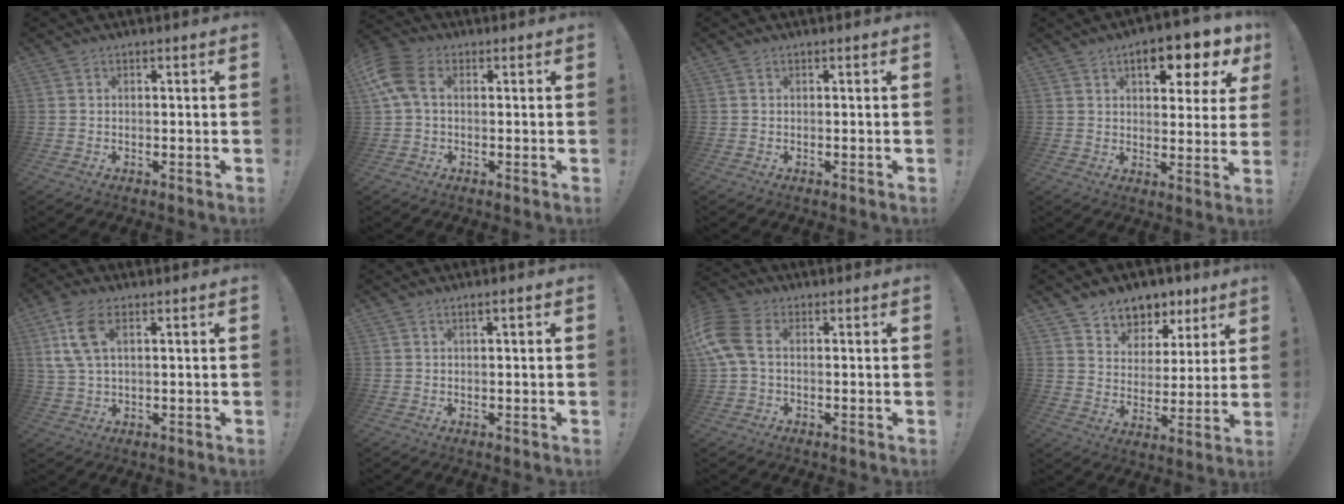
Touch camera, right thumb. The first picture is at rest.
{"total": 8.4, "force": [1.5, 5.2, 6.5], "torque": [-0.146, 0.007, 0.031]}
{"total": 0.0}
{"total": 9.8, "force": [4.8, 4.0, 7.6], "torque": [-0.095, -0.024, 0.075]}
{"total": 9.1, "force": [3.8, 4.3, 7.1], "torque": [-0.145, -0.003, 0.074]}
{"total": 1.5, "force": [0.5, 0.1, 1.4], "torque": [-0.021, -0.003, 0.006]}
{"total": 9.2, "force": [1.3, 5.7, 7.1], "torque": [-0.166, 0.004, 0.027]}
{"total": 8.0, "force": [5.7, 5.5, 0.8], "torque": [-0.010, -0.054, 0.113]}